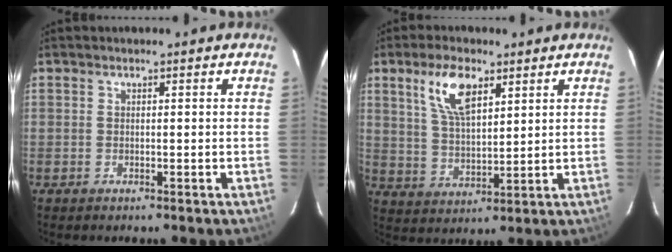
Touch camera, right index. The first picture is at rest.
{"total": 9.3, "force": [4.9, 4.0, 6.9], "torque": [-0.134, 0.012, 0.097]}